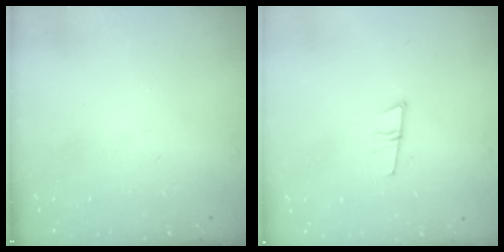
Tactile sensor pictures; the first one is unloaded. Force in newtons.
{"total": 6.0, "press": 5.9, "slide": 1.0}